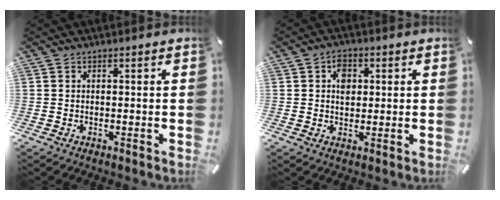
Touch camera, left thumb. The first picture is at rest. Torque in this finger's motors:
{"motor_torque": [0.54, 0.42, 0.44, -0.21, 0.03]}